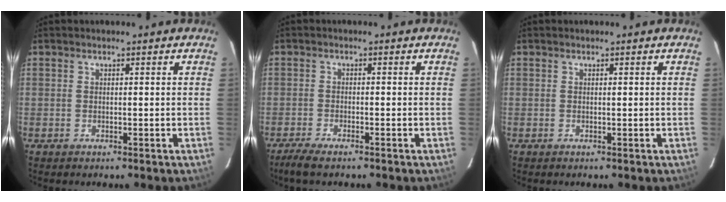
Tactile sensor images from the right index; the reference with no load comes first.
{"total": 4.4, "force": [-3.6, 0.6, 2.6], "torque": [-0.046, -0.009, -0.057]}
{"total": 0.0}